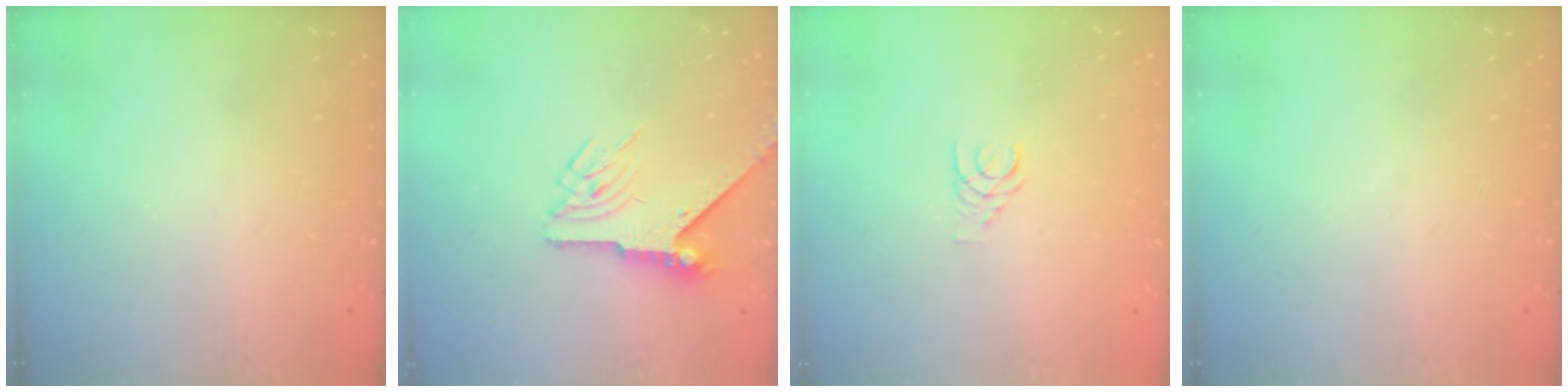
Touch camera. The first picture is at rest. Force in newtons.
{"total": 6.1, "press": 6.1, "slide": 0.4}
{"total": 1.4, "press": 1.4, "slide": 0.2}
{"total": 0.0}